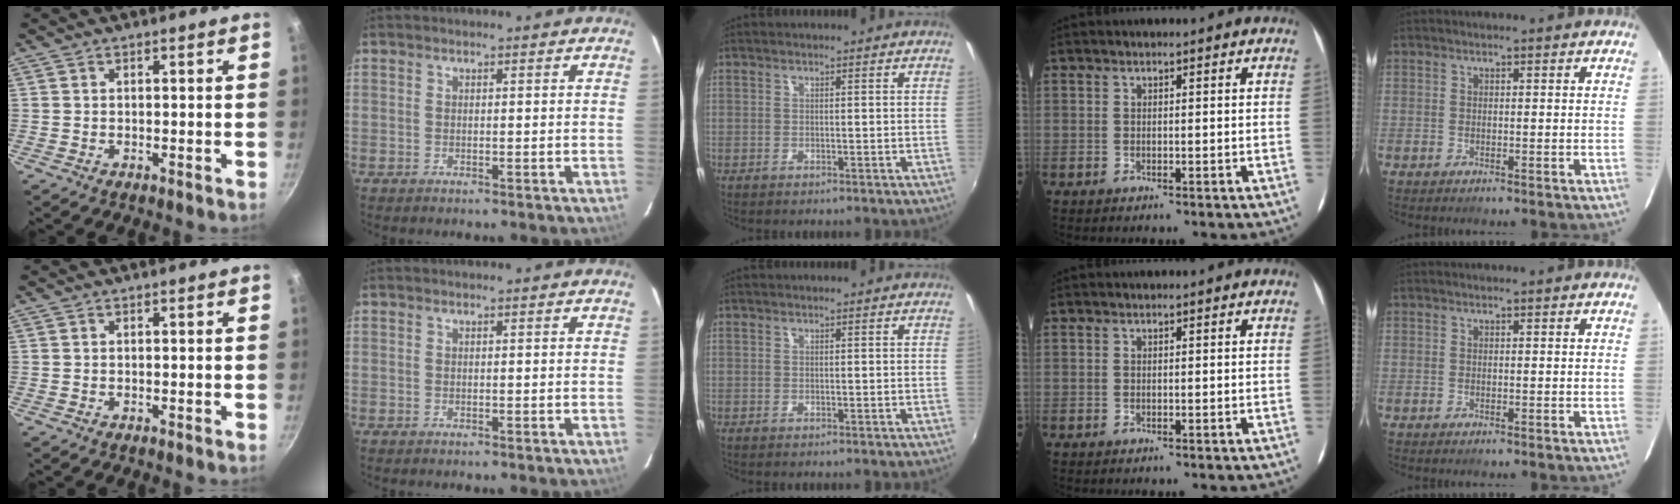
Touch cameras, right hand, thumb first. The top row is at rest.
{}